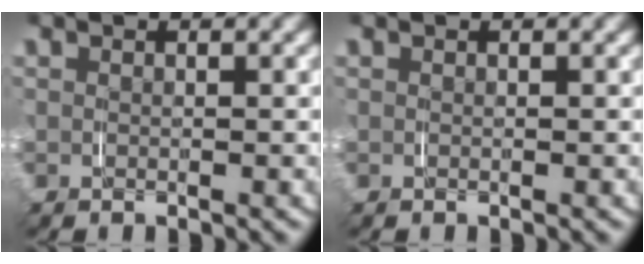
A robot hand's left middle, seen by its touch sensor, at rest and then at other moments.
{"total": 0.0}